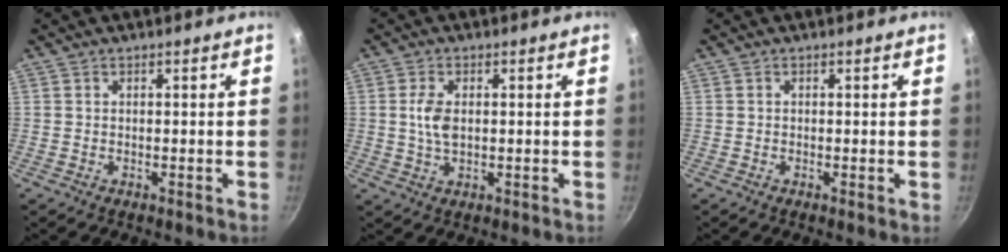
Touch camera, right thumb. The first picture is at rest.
{"total": 4.6, "force": [0.5, 2.6, 3.8], "torque": [-0.081, -0.002, 0.012]}
{"total": 0.7, "force": [-0.1, 0.2, 0.7], "torque": [-0.013, -0.003, -0.003]}